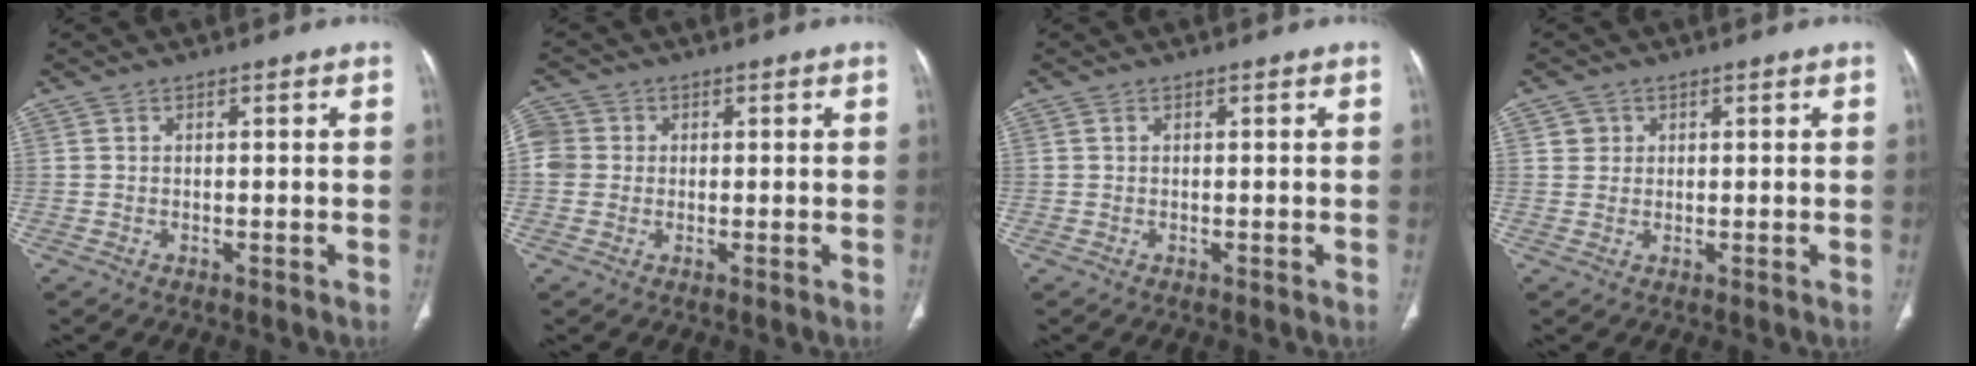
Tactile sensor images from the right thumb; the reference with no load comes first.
{"total": 5.0, "force": [0.2, 4.7, 1.8], "torque": [-0.031, 0.014, 0.001]}
{"total": 0.0}
{"total": 2.0, "force": [0.7, 1.8, 0.3], "torque": [0.010, -0.001, 0.007]}